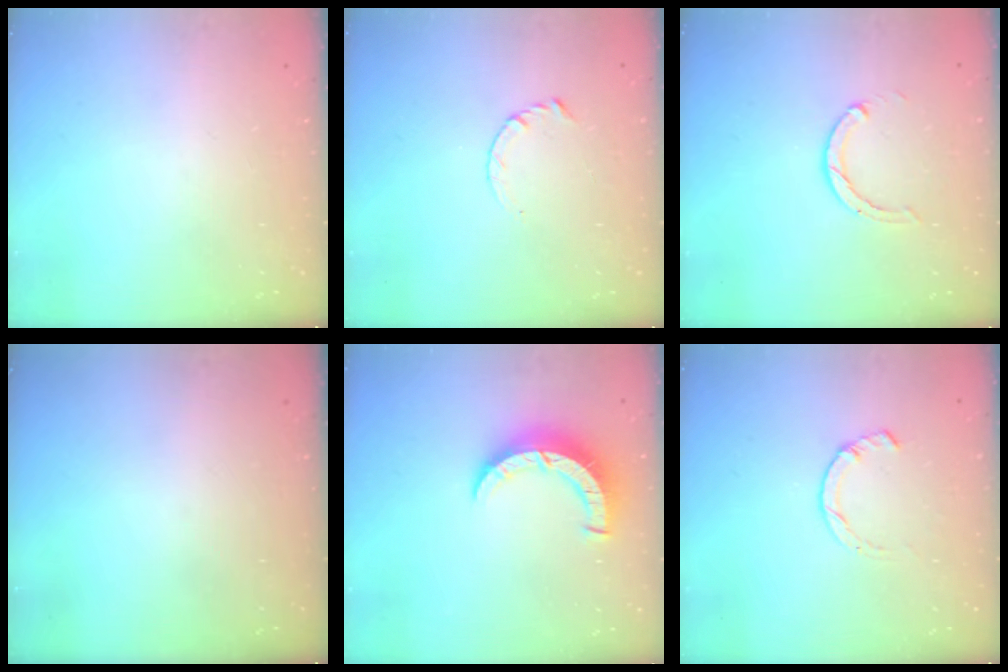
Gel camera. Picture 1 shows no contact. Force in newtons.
{"total": 3.5, "press": 3.5, "slide": 0.4}
{"total": 2.0, "press": 2.0, "slide": 0.3}
{"total": 0.0}
{"total": 8.3, "press": 8.3, "slide": 0.6}
{"total": 3.0, "press": 3.0, "slide": 0.4}